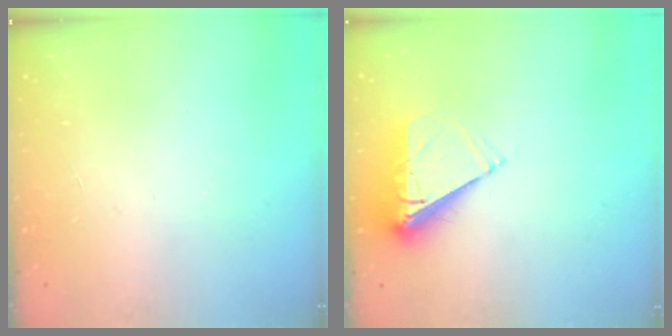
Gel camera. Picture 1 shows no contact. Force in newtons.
{"total": 8.6, "press": 8.6, "slide": 0.3}